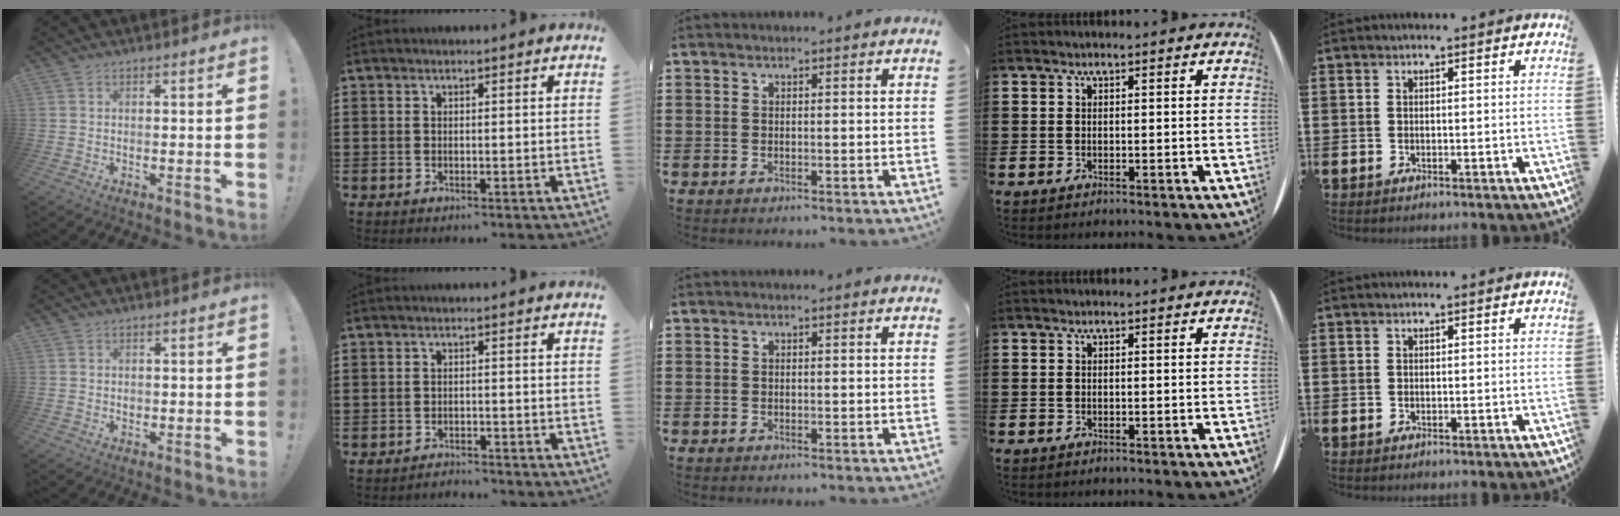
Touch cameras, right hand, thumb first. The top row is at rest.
{"thumb": {"total": 0.8, "force": [0.0, 0.8, 0.3], "torque": [0.002, -0.001, -0.002]}, "index": {"total": 1.8, "force": [-1.8, 0.0, -0.3], "torque": [0.000, 0.002, -0.039]}}